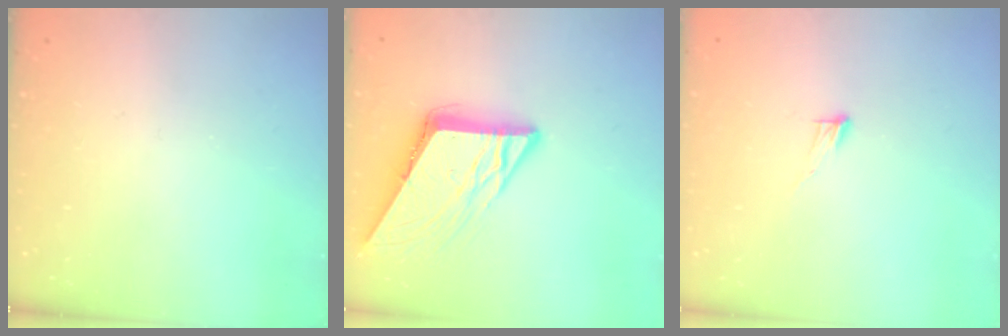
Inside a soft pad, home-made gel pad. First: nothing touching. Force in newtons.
{"total": 8.8, "press": 8.8, "slide": 0.9}
{"total": 3.7, "press": 3.7, "slide": 0.3}